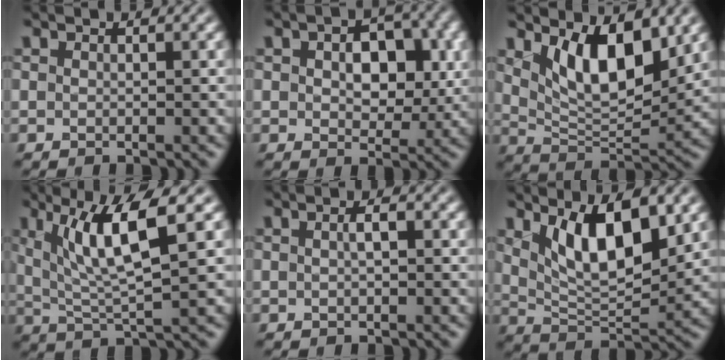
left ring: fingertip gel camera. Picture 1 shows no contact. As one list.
[{"total": 6.2, "force": [0.9, 3.8, 4.8], "torque": [-0.072, -0.003, 0.013]}, {"total": 7.2, "force": [3.0, 3.1, 5.8], "torque": [-0.102, -0.014, 0.056]}, {"total": 7.3, "force": [2.7, 1.3, 6.7], "torque": [-0.121, 0.001, 0.050]}, {"total": 1.2, "force": [0.1, 0.3, 1.2], "torque": [-0.024, 0.003, 0.002]}, {"total": 7.7, "force": [2.8, 3.0, 6.5], "torque": [-0.115, -0.011, 0.054]}]